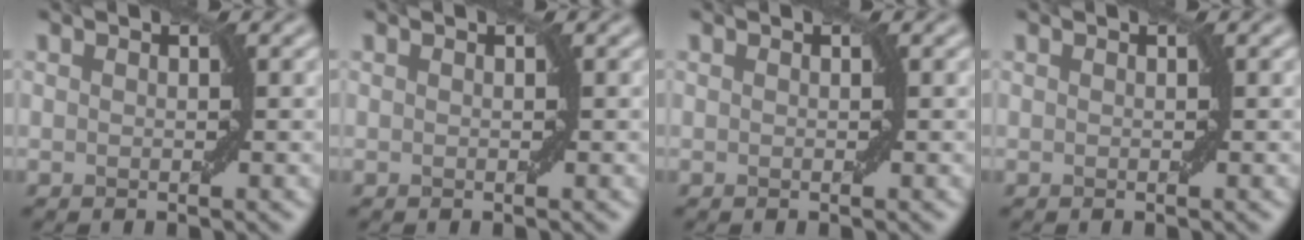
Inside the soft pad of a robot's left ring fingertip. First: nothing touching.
{"total": 0.0}
{"total": 0.0}
{"total": 0.0}